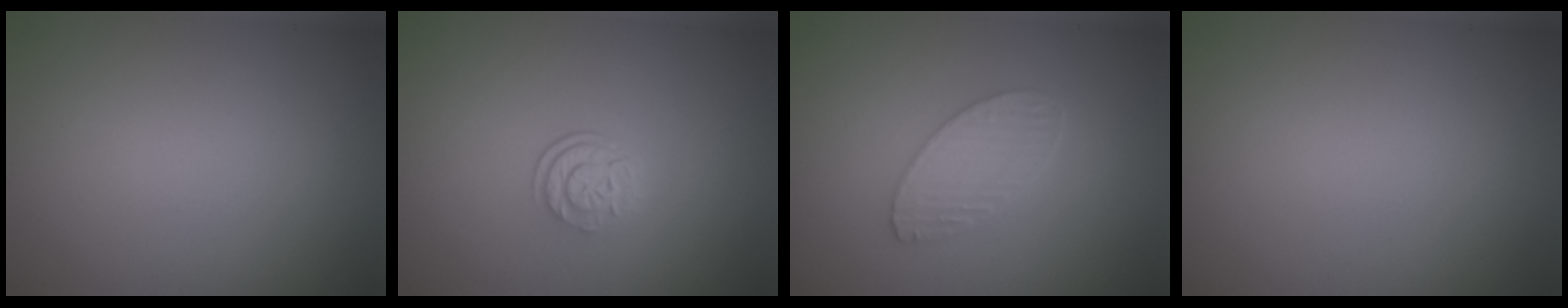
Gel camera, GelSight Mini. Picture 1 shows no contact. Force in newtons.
{"total": 2.5, "press": 1.8, "slide": 1.8}
{"total": 2.6, "press": 2.6, "slide": 0.2}
{"total": 0.0}